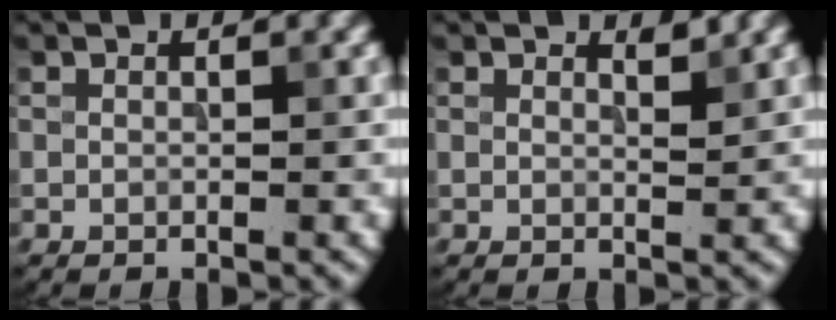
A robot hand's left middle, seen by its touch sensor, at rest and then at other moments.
{"total": 1.1, "force": [1.0, 0.1, 0.5], "torque": [-0.007, -0.001, 0.016]}